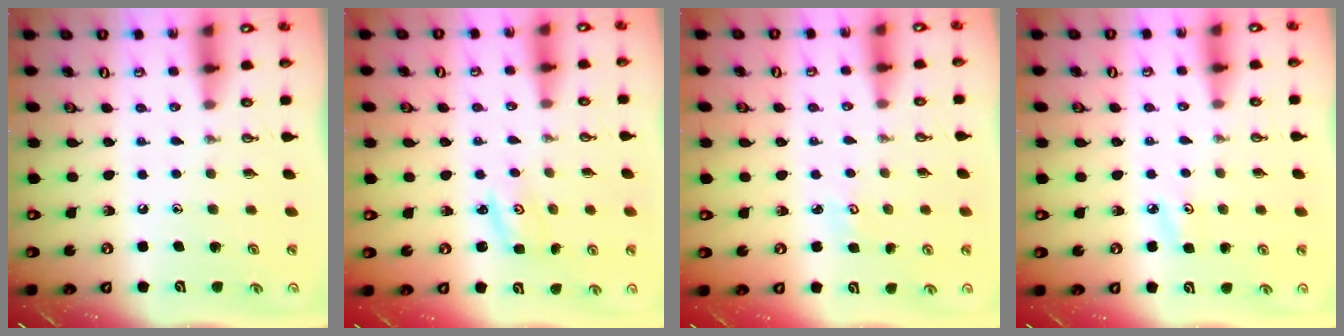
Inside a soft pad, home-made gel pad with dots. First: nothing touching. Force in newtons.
{"total": 2.0, "press": 2.0, "slide": 0.2}
{"total": 2.8, "press": 2.8, "slide": 0.3}
{"total": 3.7, "press": 3.6, "slide": 0.4}